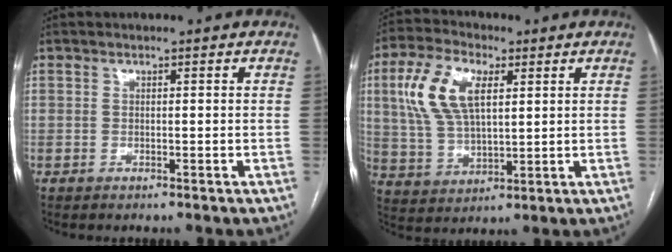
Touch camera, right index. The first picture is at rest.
{"total": 11.8, "force": [3.7, 5.6, 9.7], "torque": [-0.219, 0.021, 0.075]}